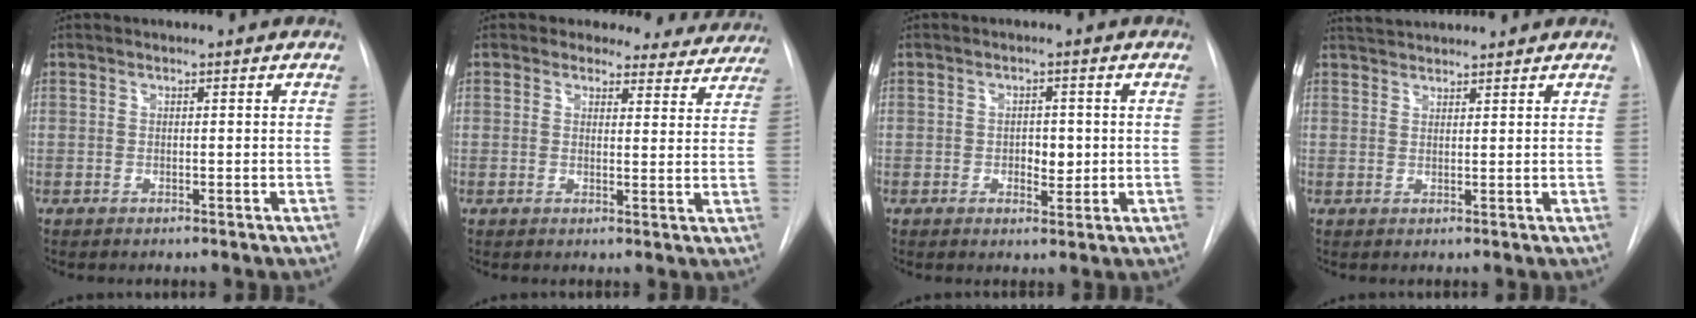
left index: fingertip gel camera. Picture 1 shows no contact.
{"total": 10.2, "force": [9.1, 4.5, 0.2], "torque": [0.037, -0.022, 0.073]}
{"total": 3.0, "force": [-0.7, 1.8, 2.3], "torque": [-0.029, -0.004, -0.007]}
{"total": 4.1, "force": [4.0, 0.3, 1.0], "torque": [-0.021, 0.031, 0.069]}